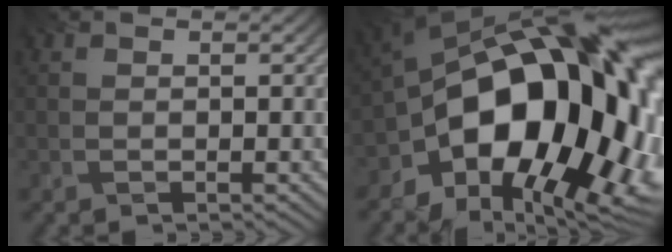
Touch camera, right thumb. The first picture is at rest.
{"total": 20.5, "force": [-3.9, 12.5, 15.8], "torque": [-0.264, -0.016, -0.060]}